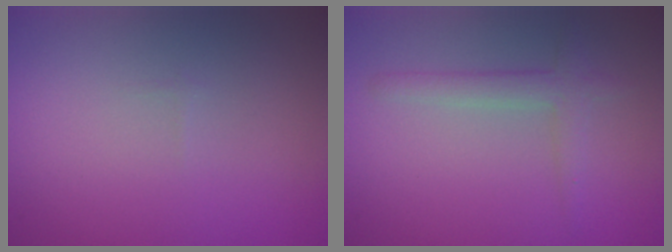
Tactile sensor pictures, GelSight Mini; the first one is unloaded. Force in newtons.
{"total": 2.1, "press": 2.1, "slide": 0.1}